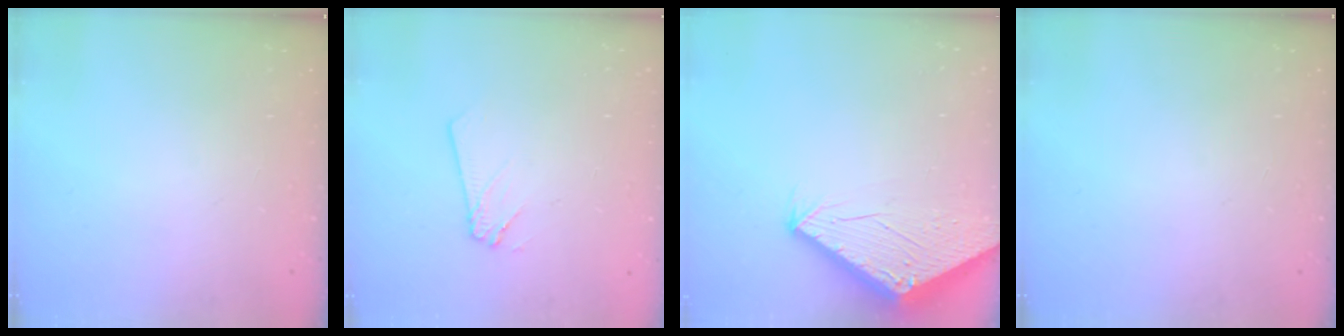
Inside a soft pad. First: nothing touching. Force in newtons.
{"total": 2.4, "press": 2.4, "slide": 0.2}
{"total": 2.7, "press": 2.7, "slide": 0.1}
{"total": 0.0}